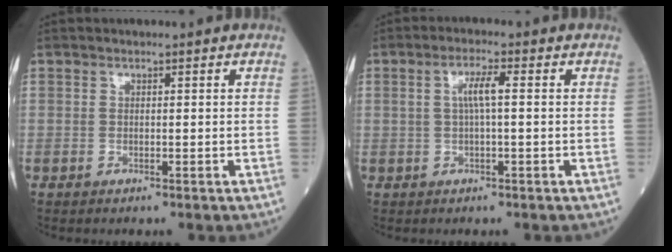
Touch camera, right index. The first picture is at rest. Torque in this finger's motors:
{"motor_torque": [0.49, 0.05, 0.28, 0.08]}